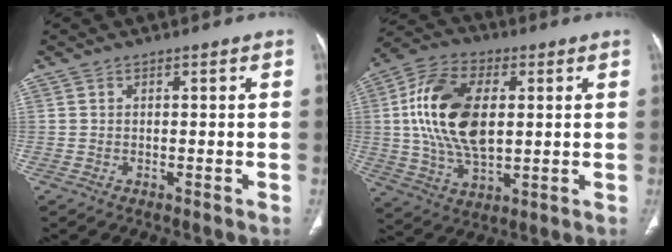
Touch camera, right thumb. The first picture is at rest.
{"total": 17.7, "force": [2.5, 10.1, 14.2], "torque": [-0.266, 0.003, 0.047]}